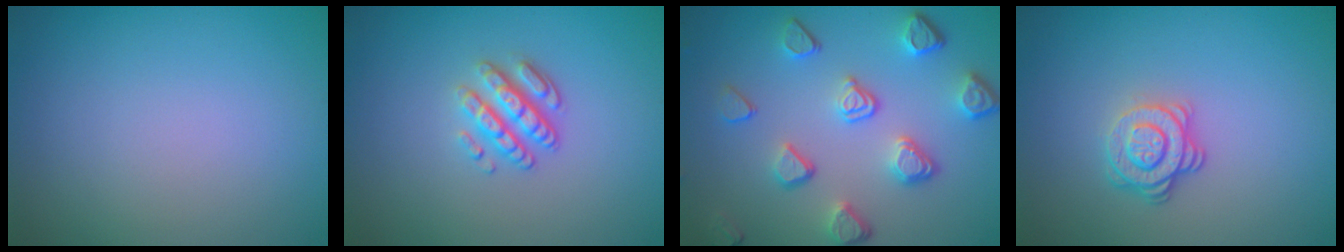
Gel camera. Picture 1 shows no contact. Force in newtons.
{"total": 3.1, "press": 2.6, "slide": 1.7}
{"total": 5.0, "press": 3.7, "slide": 3.3}
{"total": 2.9, "press": 2.5, "slide": 1.6}